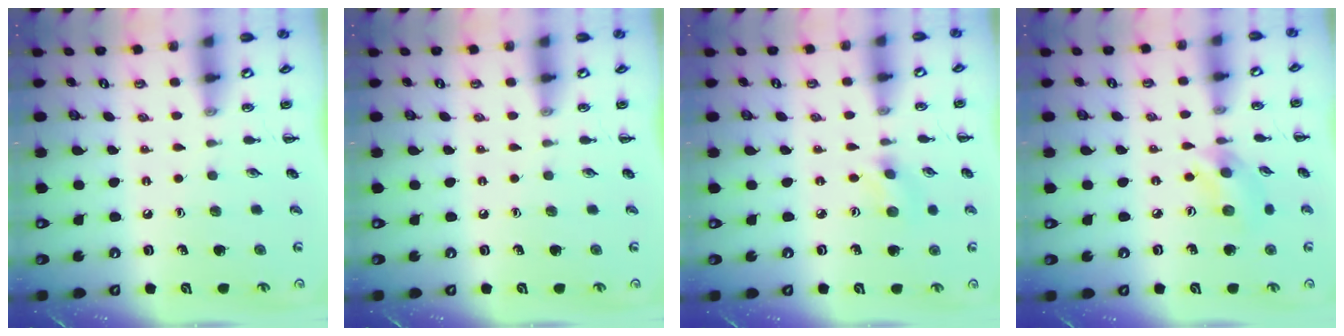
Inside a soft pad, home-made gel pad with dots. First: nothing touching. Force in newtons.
{"total": 0.0}
{"total": 1.2, "press": 1.1, "slide": 0.3}
{"total": 5.2, "press": 5.2, "slide": 0.5}